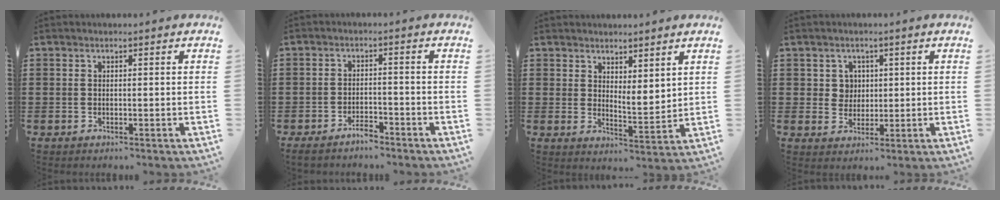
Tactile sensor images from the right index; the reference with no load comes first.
{"total": 3.2, "force": [-2.8, 0.6, 1.4], "torque": [-0.025, 0.006, -0.054]}
{"total": 3.7, "force": [3.5, 0.9, 0.6], "torque": [-0.015, -0.014, 0.066]}
{"total": 3.0, "force": [1.0, 2.7, 0.9], "torque": [-0.030, 0.007, 0.018]}